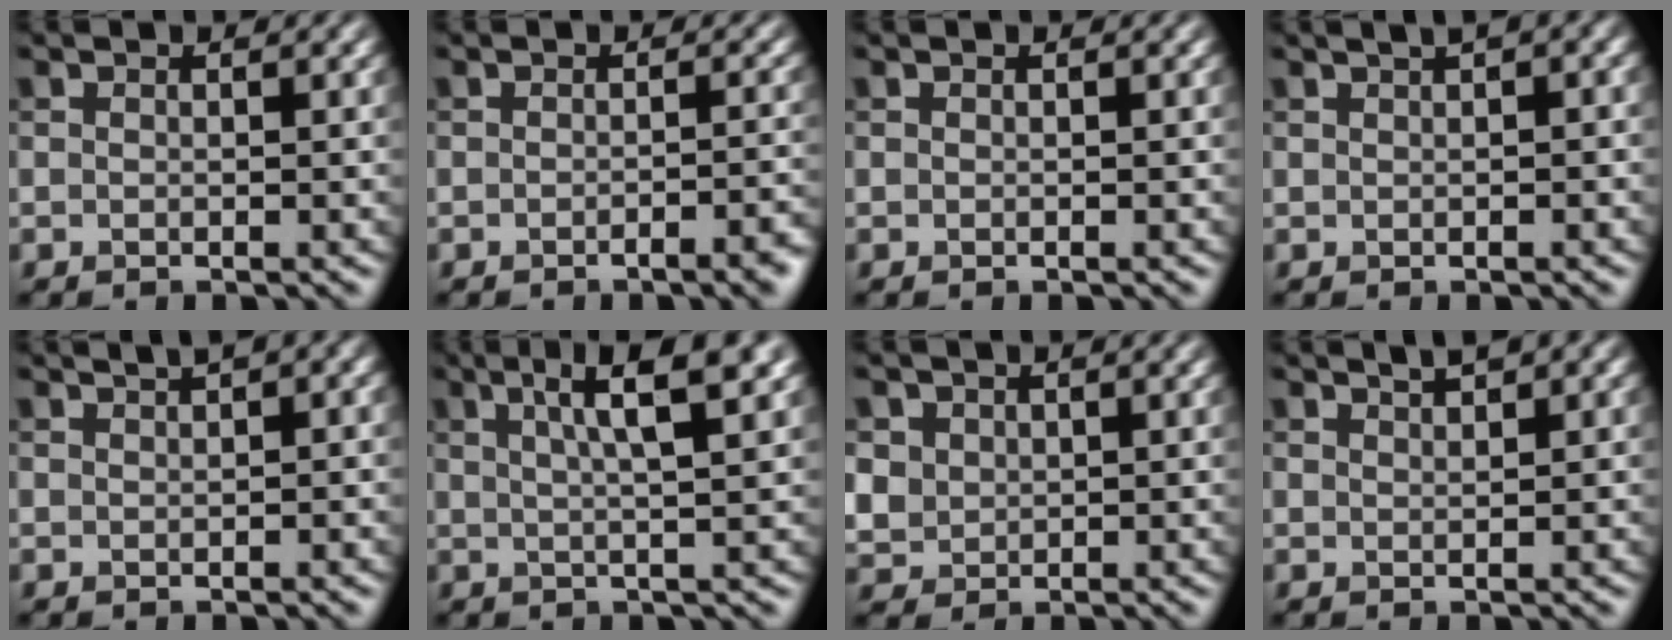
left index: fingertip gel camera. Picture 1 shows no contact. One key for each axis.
{"total": 2.8, "fx": -1.7, "fy": 0.8, "fz": 2.1, "tx": -0.019, "ty": 0.004, "tz": -0.023}
{"total": 0.0}
{"total": 4.7, "fx": 2.2, "fy": 1.9, "fz": 3.7, "tx": -0.036, "ty": 0.030, "tz": 0.017}
{"total": 4.8, "fx": 2.6, "fy": 1.9, "fz": 3.6, "tx": -0.041, "ty": 0.030, "tz": 0.023}
{"total": 5.8, "fx": 2.6, "fy": 1.1, "fz": 5.1, "tx": -0.063, "ty": 0.012, "tz": 0.036}
{"total": 2.8, "fx": 0.9, "fy": 2.5, "fz": 0.7, "tx": -0.029, "ty": -0.002, "tz": 0.030}
{"total": 2.8, "fx": 1.9, "fy": 0.8, "fz": 1.9, "tx": -0.017, "ty": 0.008, "tz": 0.024}